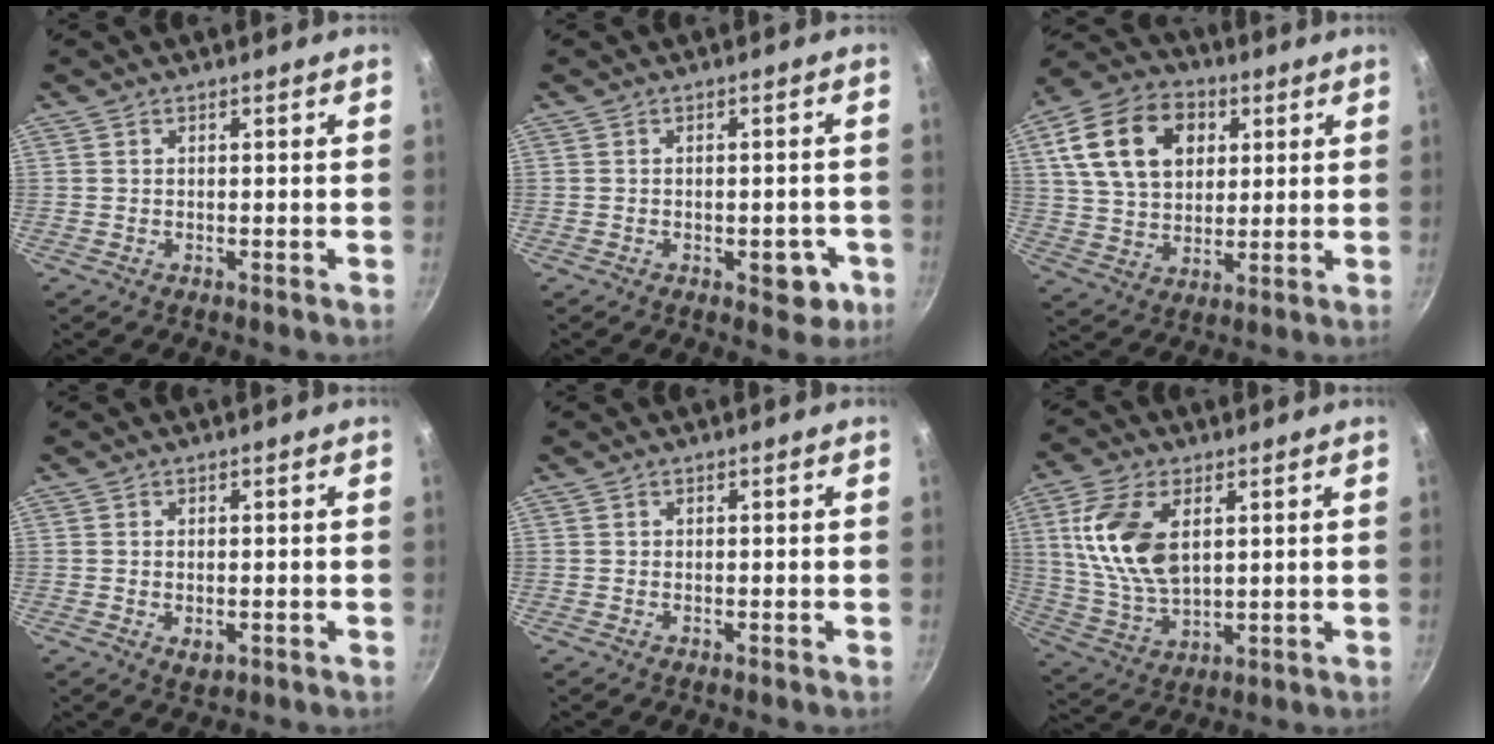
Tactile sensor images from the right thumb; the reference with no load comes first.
{"total": 5.4, "force": [-2.0, 3.0, 4.0], "torque": [-0.024, 0.013, -0.019]}
{"total": 17.6, "force": [5.5, 12.5, 11.1], "torque": [-0.179, 0.003, 0.089]}
{"total": 2.5, "force": [-0.5, 1.6, 1.9], "torque": [-0.030, -0.006, -0.005]}
{"total": 0.0}
{"total": 14.5, "force": [3.8, 8.2, 11.4], "torque": [-0.211, -0.014, 0.081]}